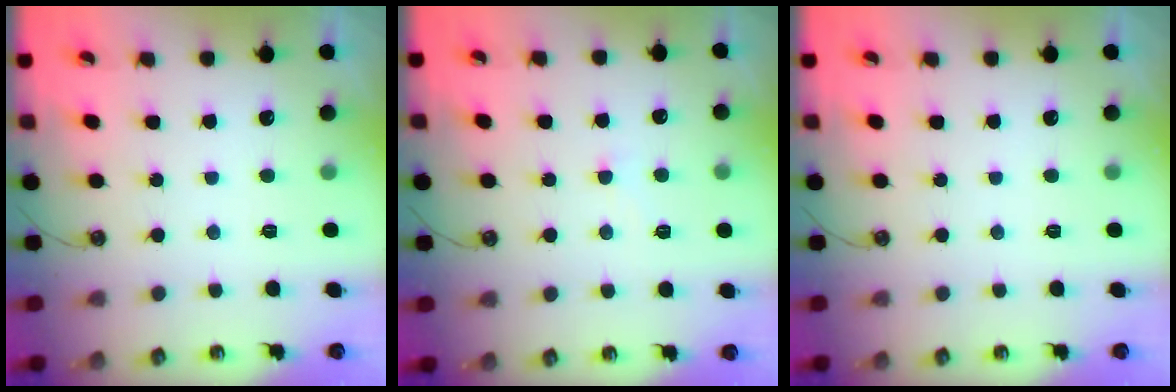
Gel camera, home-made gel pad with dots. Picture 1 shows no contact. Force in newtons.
{"total": 2.8, "press": 2.8, "slide": 0.4}
{"total": 0.0}